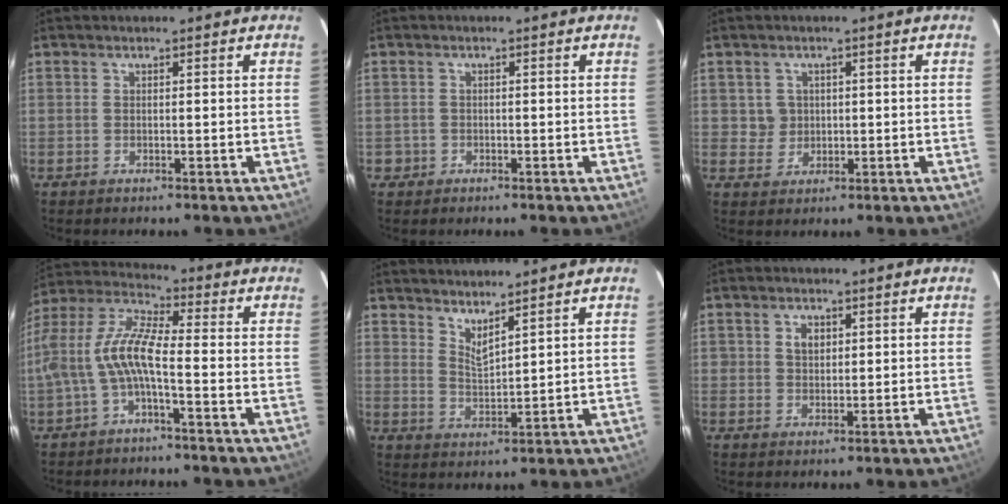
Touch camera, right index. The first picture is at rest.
{"total": 1.8, "force": [-0.6, 1.7, 0.0], "torque": [-0.001, 0.007, -0.005]}
{"total": 3.3, "force": [0.6, 3.2, 0.1], "torque": [0.005, 0.013, 0.011]}
{"total": 11.0, "force": [-2.8, 2.8, 10.2], "torque": [-0.225, 0.013, -0.056]}
{"total": 4.0, "force": [3.5, 0.5, 1.9], "torque": [-0.033, -0.009, 0.061]}
{"total": 2.8, "force": [0.9, 2.3, 1.3], "torque": [-0.019, 0.007, 0.017]}